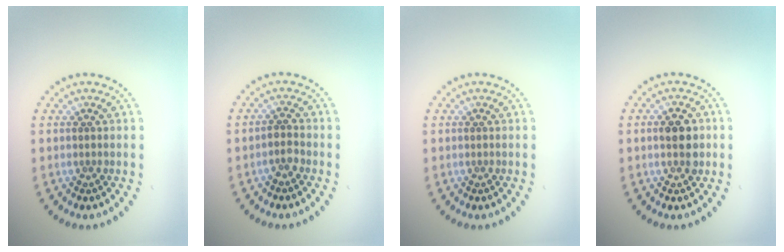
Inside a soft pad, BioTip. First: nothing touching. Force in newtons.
{"total": 1.3, "press": 1.1, "slide": 0.6}
{"total": 0.0}
{"total": 3.0, "press": 3.0, "slide": 0.2}